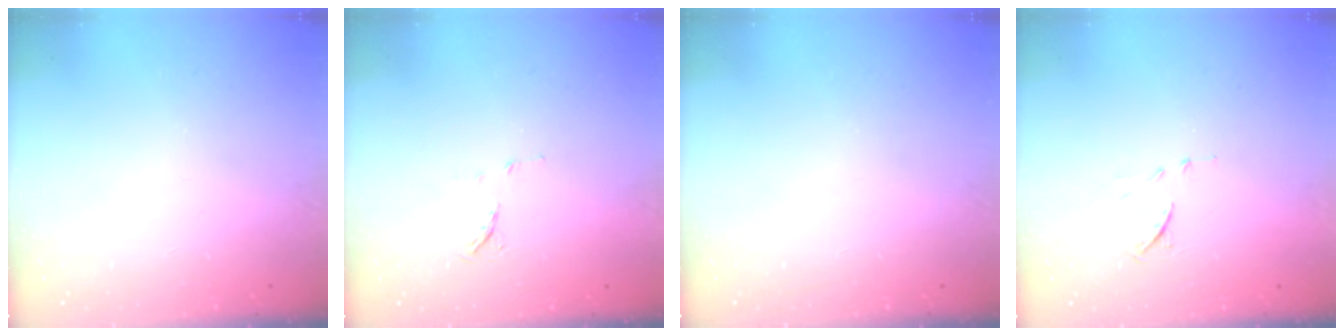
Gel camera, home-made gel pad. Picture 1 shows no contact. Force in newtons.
{"total": 4.9, "press": 4.8, "slide": 1.3}
{"total": 0.0}
{"total": 6.3, "press": 6.2, "slide": 0.6}